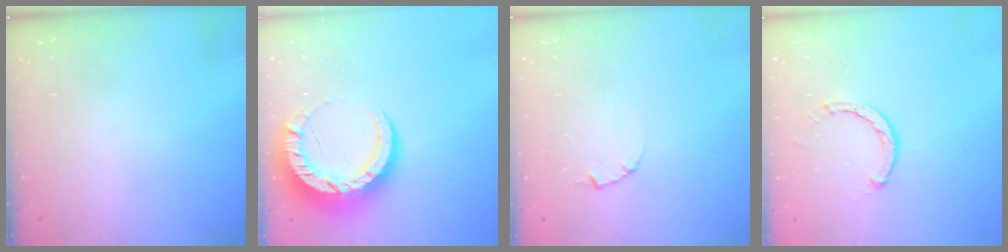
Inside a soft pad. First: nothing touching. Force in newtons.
{"total": 12.7, "press": 12.7, "slide": 0.8}
{"total": 1.0, "press": 1.0, "slide": 0.3}
{"total": 2.6, "press": 2.6, "slide": 0.3}